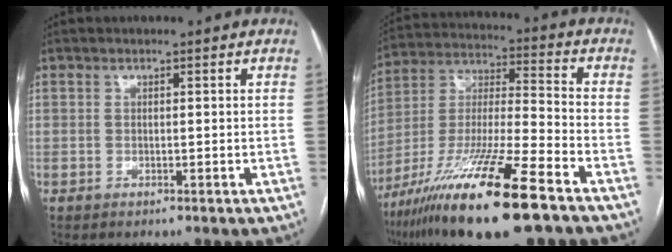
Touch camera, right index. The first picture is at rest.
{"total": 21.2, "force": [-13.1, 1.6, 16.5], "torque": [-0.318, -0.043, -0.236]}